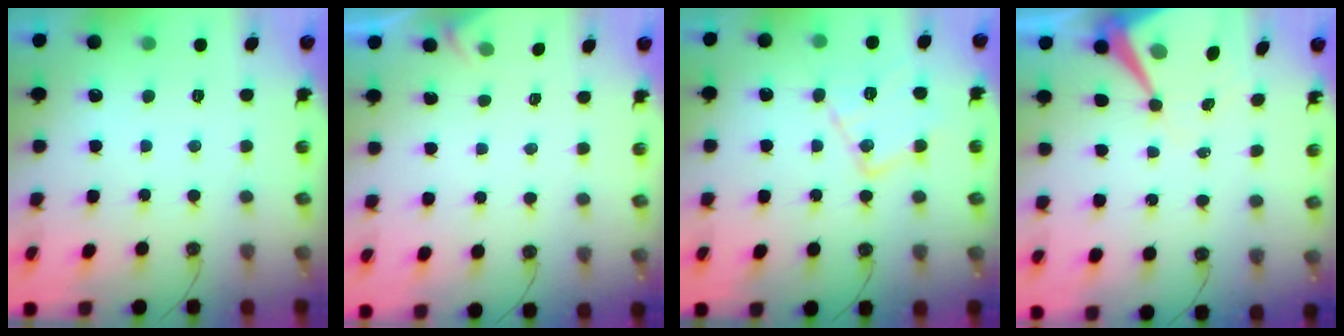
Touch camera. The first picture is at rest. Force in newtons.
{"total": 1.8, "press": 1.8, "slide": 0.4}
{"total": 13.5, "press": 13.4, "slide": 1.2}
{"total": 9.9, "press": 9.8, "slide": 1.0}